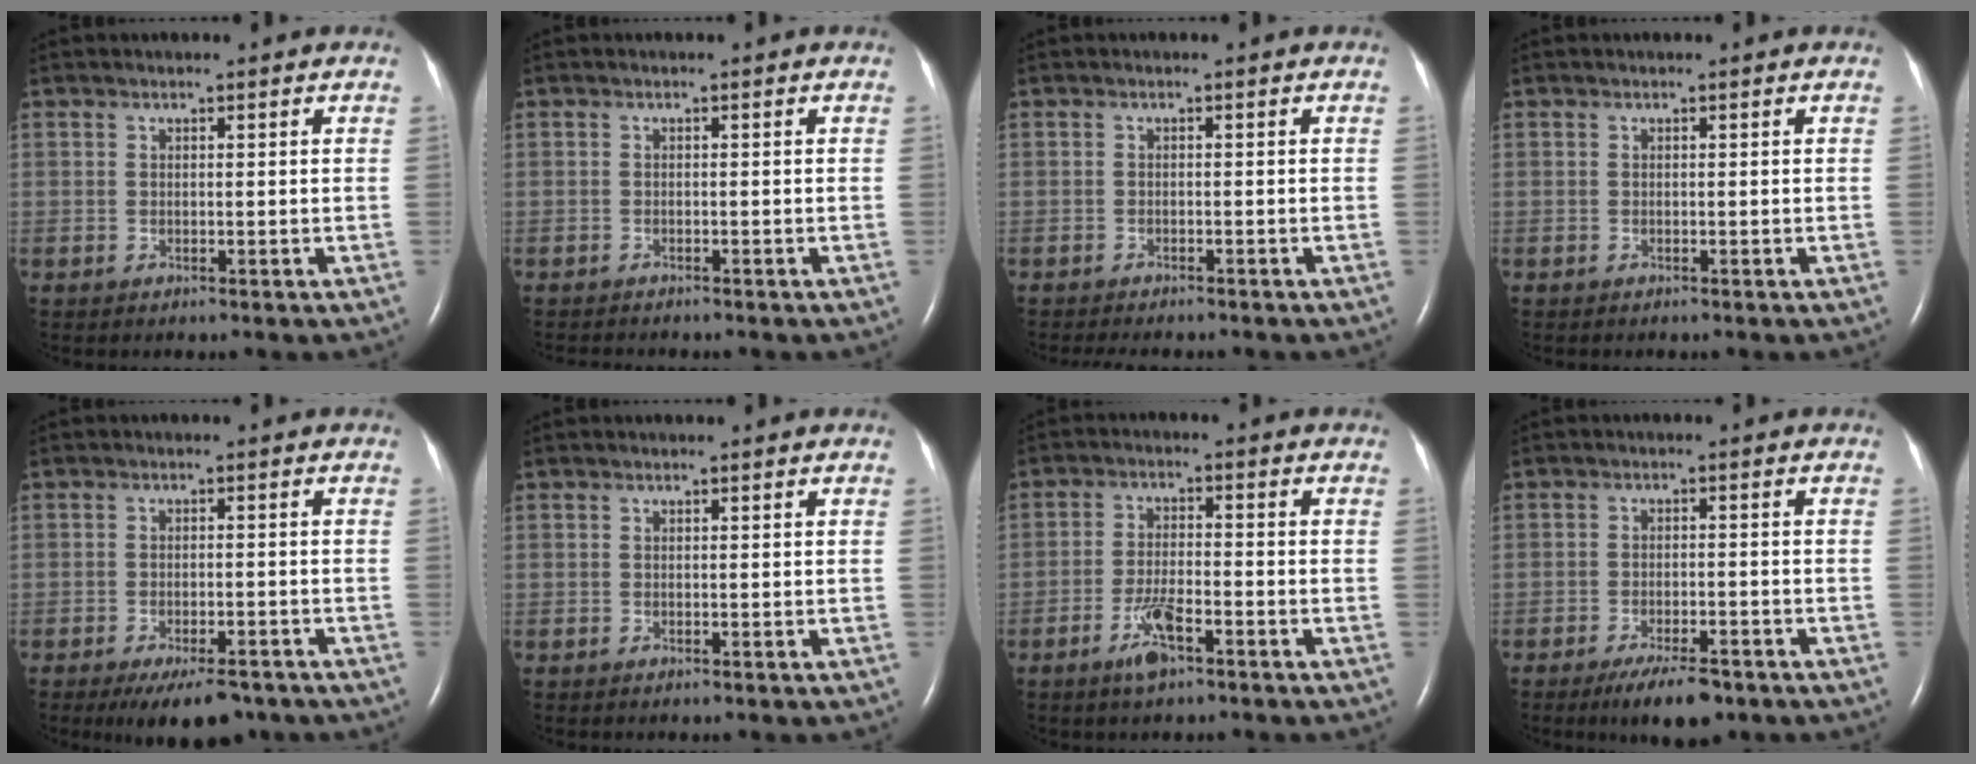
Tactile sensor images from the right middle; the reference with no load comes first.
{"total": 2.8, "force": [-2.6, 0.3, 1.0], "torque": [-0.017, -0.006, -0.033]}
{"total": 6.2, "force": [-5.5, 1.3, 2.5], "torque": [-0.031, -0.006, -0.074]}
{"total": 0.0}
{"total": 7.8, "force": [-6.0, 2.6, 4.3], "torque": [-0.060, -0.005, -0.087]}
{"total": 0.0}
{"total": 5.1, "force": [-3.1, 1.0, 3.9], "torque": [-0.085, -0.003, -0.058]}
{"total": 6.5, "force": [-4.7, 1.8, 4.2], "torque": [-0.073, -0.008, -0.072]}